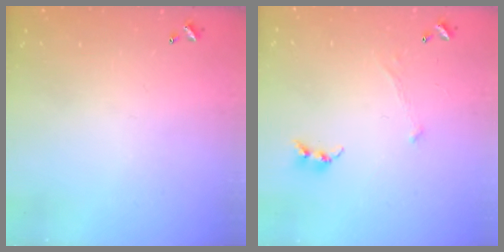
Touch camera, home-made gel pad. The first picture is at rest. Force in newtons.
{"total": 0.6, "press": 0.6, "slide": 0.3}